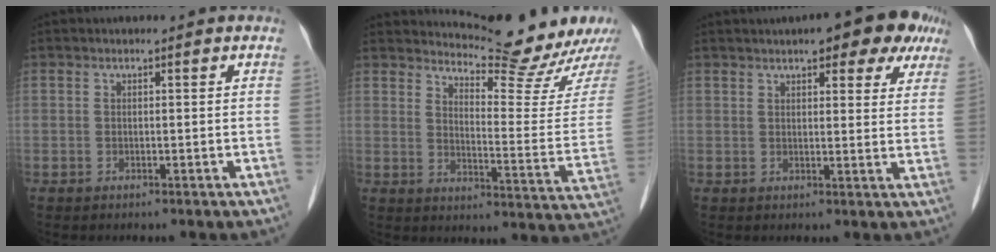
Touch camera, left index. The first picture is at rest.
{"total": 13.8, "force": [13.5, -0.3, 2.9], "torque": [-0.034, -0.080, 0.173]}
{"total": 10.8, "force": [7.6, 3.3, 6.8], "torque": [-0.075, 0.012, 0.086]}